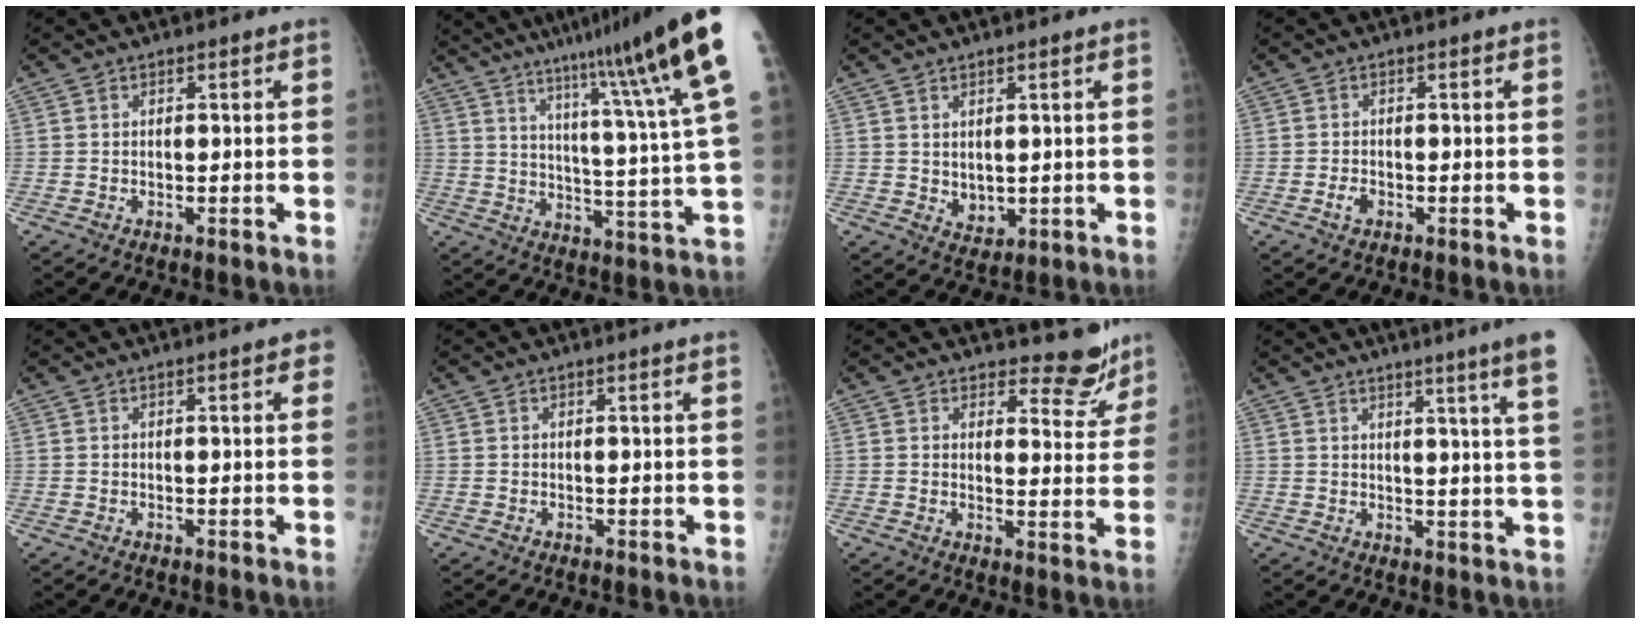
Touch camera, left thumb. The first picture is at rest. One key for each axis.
{"total": 22.3, "fx": 14.0, "fy": 0.1, "fz": 17.3, "tx": -0.240, "ty": -0.070, "tz": 0.191}
{"total": 3.2, "fx": 1.0, "fy": 2.4, "fz": 1.9, "tx": -0.022, "ty": -0.014, "tz": 0.028}
{"total": 1.9, "fx": -0.8, "fy": 1.2, "fz": 1.1, "tx": -0.019, "ty": 0.003, "tz": -0.016}
{"total": 2.7, "fx": 1.3, "fy": 0.8, "fz": 2.2, "tx": -0.019, "ty": 0.002, "tz": 0.011}
{"total": 0.8, "fx": 0.6, "fy": -0.3, "fz": 0.4, "tx": -0.016, "ty": -0.003, "tz": 0.012}
{"total": 7.1, "fx": 6.5, "fy": 2.7, "fz": 0.8, "tx": 0.020, "ty": -0.062, "tz": 0.074}
{"total": 11.4, "fx": 8.0, "fy": -1.4, "fz": 8.1, "tx": -0.103, "ty": -0.046, "tz": 0.077}